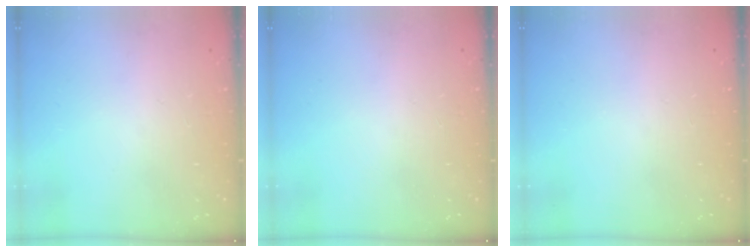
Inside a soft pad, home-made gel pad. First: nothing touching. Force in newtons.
{"total": 0.0}
{"total": 0.0}